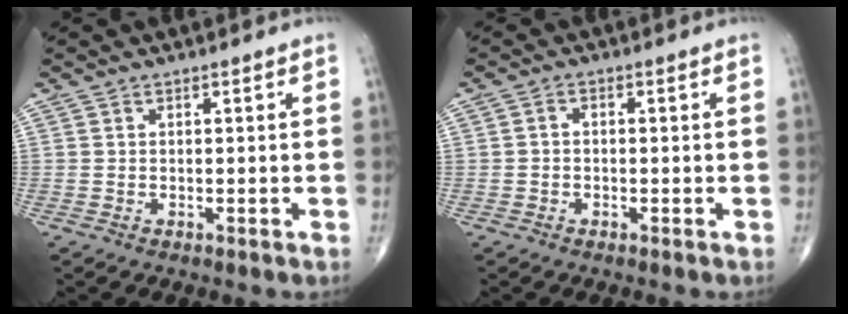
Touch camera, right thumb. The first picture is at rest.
{"total": 1.0, "force": [-0.2, 0.7, 0.6], "torque": [-0.009, 0.004, -0.006]}